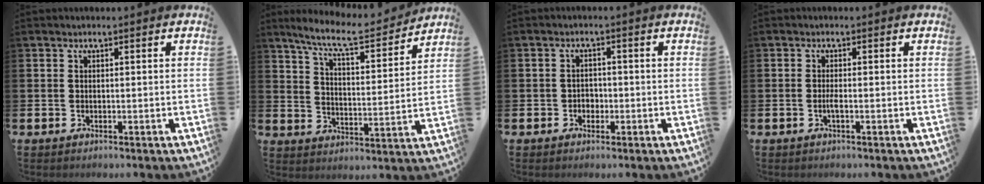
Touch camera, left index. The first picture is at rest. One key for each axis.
{"total": 8.8, "fx": 7.8, "fy": 1.4, "fz": 3.8, "tx": -0.098, "ty": -0.044, "tz": 0.135}
{"total": 1.7, "fx": -0.7, "fy": 1.5, "fz": 0.5, "tx": 0.000, "ty": -0.001, "tz": -0.020}
{"total": 1.1, "fx": -0.4, "fy": 0.1, "fz": 1.0, "tx": -0.023, "ty": 0.001, "tz": -0.007}